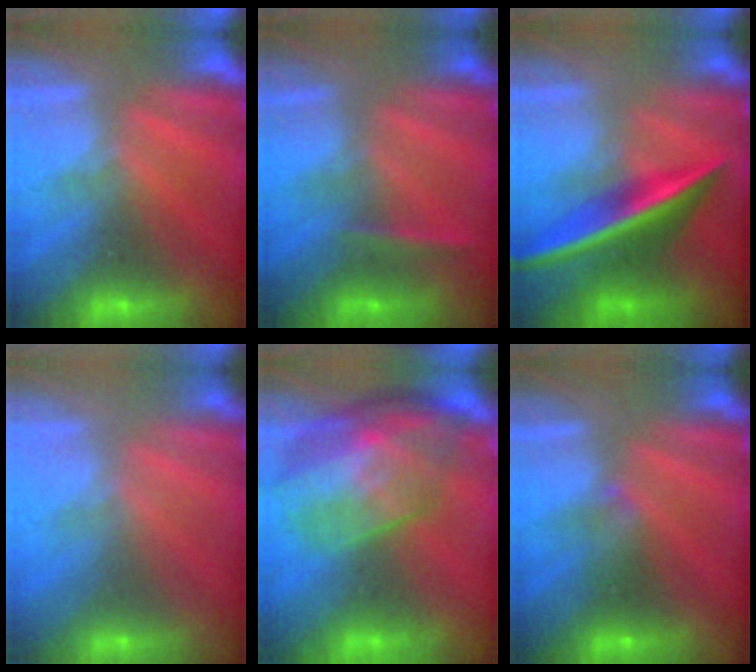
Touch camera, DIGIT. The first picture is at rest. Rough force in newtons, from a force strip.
{"total": 2.4}
{"total": 2.7}
{"total": 2.6}
{"total": 7.5}
{"total": 2.2}